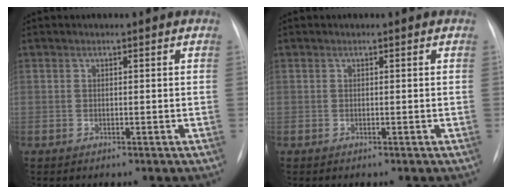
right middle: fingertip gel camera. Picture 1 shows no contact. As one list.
[{"total": 0.0}]